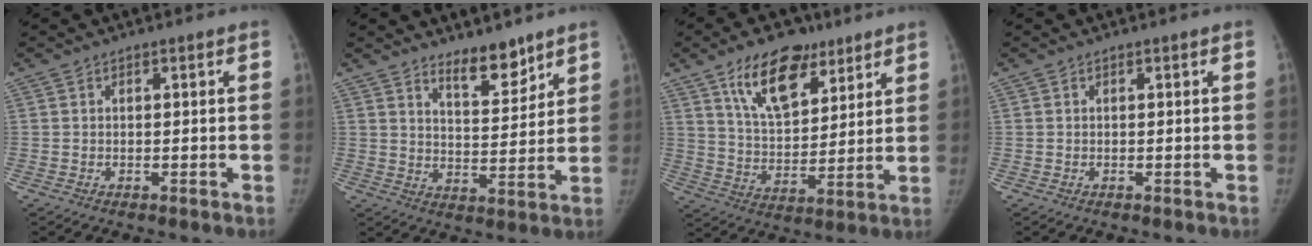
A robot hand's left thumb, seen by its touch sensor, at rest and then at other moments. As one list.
[{"total": 7.5, "force": [6.0, 2.5, 3.6], "torque": [-0.034, -0.053, 0.101]}, {"total": 15.0, "force": [9.0, 7.8, 9.1], "torque": [-0.115, -0.043, 0.158]}, {"total": 0.0}]